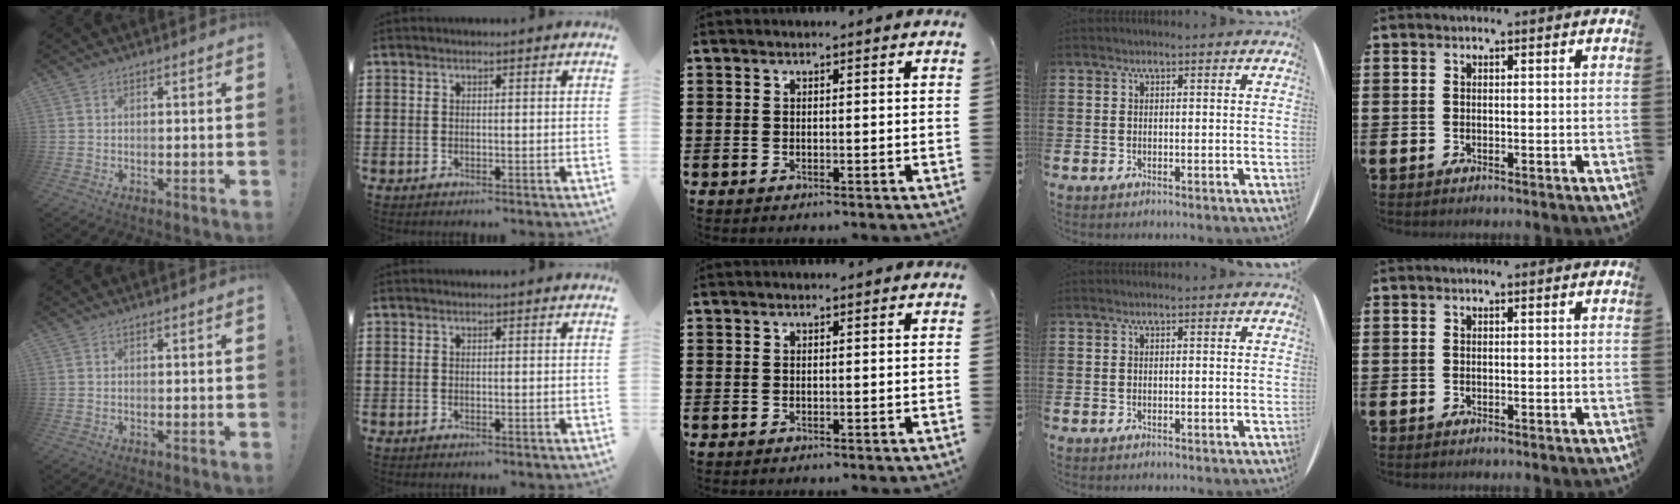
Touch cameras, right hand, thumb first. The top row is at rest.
{}